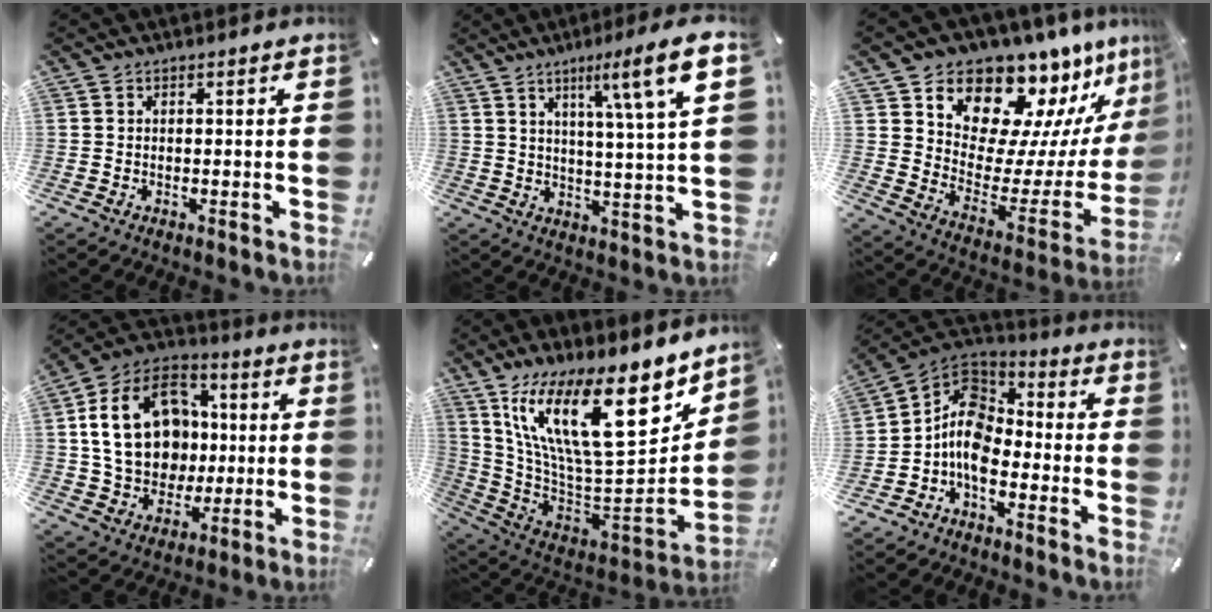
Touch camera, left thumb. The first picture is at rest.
{"total": 11.8, "force": [6.1, 0.4, 10.1], "torque": [-0.155, -0.029, 0.088]}
{"total": 15.7, "force": [13.5, 7.2, 3.3], "torque": [-0.052, -0.135, 0.230]}
{"total": 21.4, "force": [1.8, 17.1, 12.7], "torque": [-0.247, 0.017, 0.040]}
{"total": 25.8, "force": [13.5, 9.6, 19.9], "torque": [-0.326, -0.113, 0.230]}
{"total": 11.0, "force": [-5.5, 7.1, 6.4], "torque": [-0.144, 0.020, -0.110]}